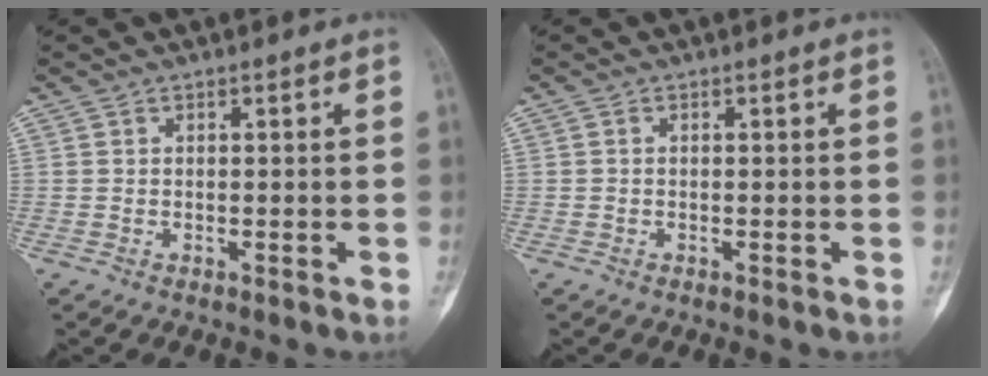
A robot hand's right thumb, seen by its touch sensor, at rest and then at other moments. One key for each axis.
{"total": 0.0}